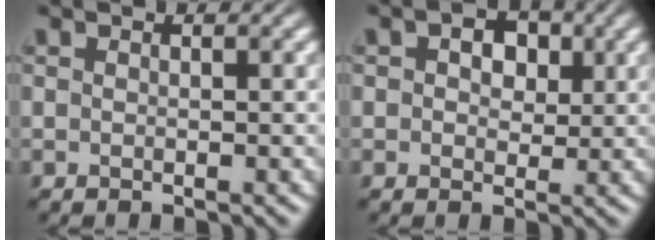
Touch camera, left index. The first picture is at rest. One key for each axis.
{"total": 3.7, "fx": 1.3, "fy": 2.5, "fz": 2.4, "tx": -0.027, "ty": 0.008, "tz": 0.003}